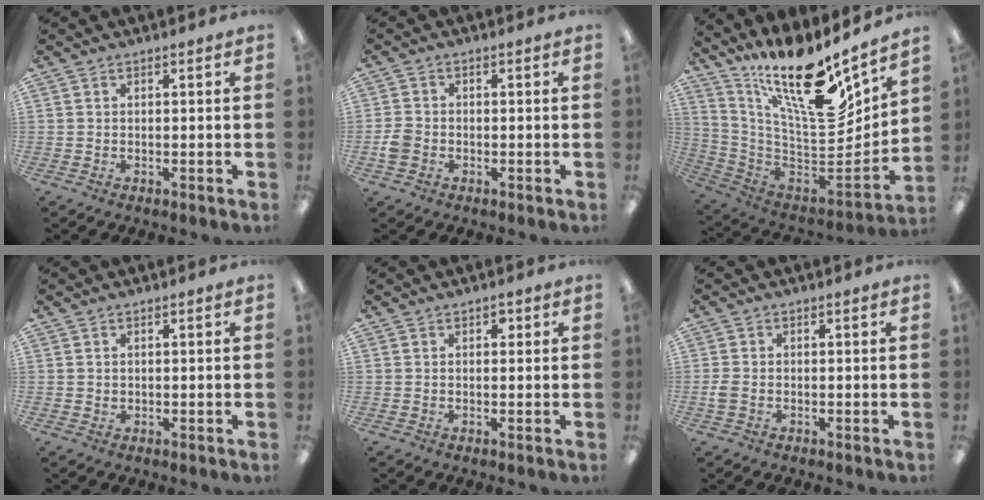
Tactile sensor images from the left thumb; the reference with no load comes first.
{"total": 3.2, "force": [-1.1, 2.5, 1.7], "torque": [-0.027, 0.009, -0.019]}
{"total": 20.3, "force": [13.5, 5.9, 14.0], "torque": [-0.235, -0.109, 0.227]}
{"total": 0.7, "force": [0.5, 0.6, 0.1], "torque": [-0.003, 0.001, 0.009]}
{"total": 1.4, "force": [0.8, 0.9, 0.8], "torque": [-0.009, 0.000, 0.012]}
{"total": 2.2, "force": [-0.4, 1.4, 1.6], "torque": [-0.036, 0.002, -0.008]}